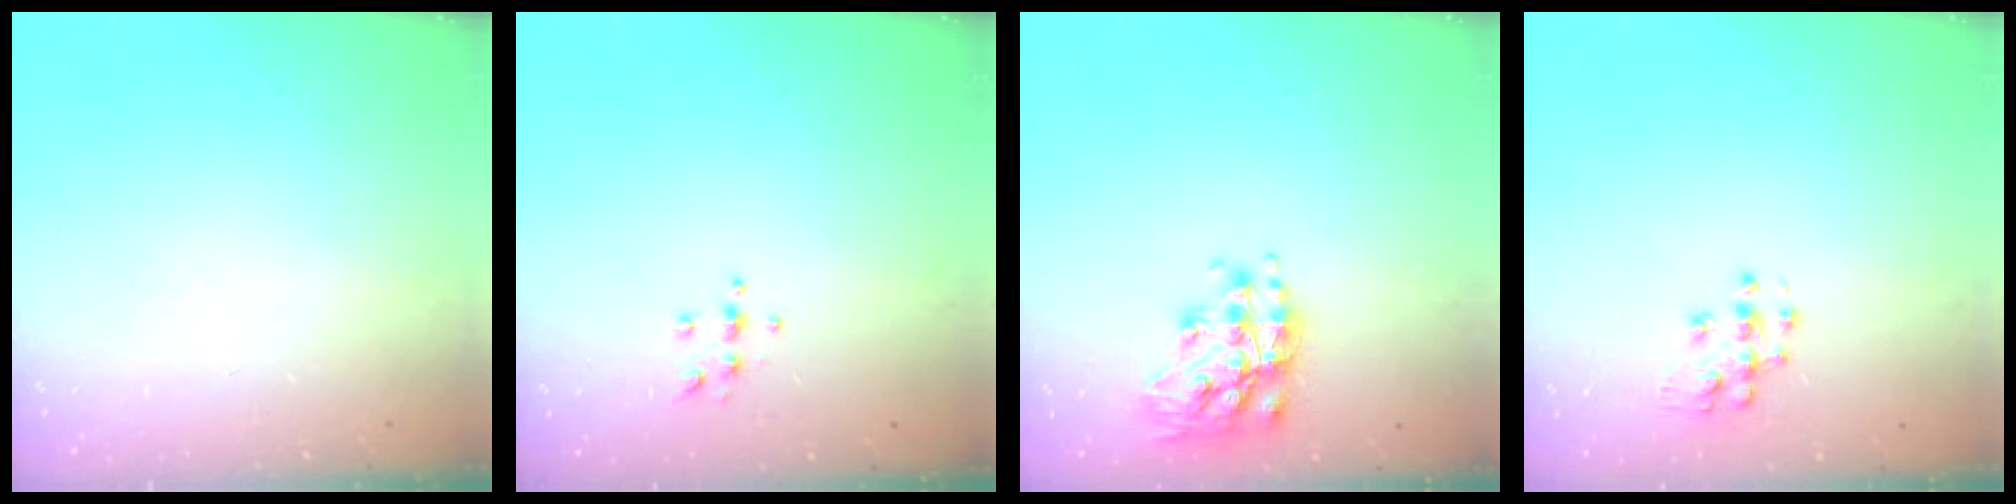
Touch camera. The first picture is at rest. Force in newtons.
{"total": 4.6, "press": 4.6, "slide": 0.5}
{"total": 17.2, "press": 17.2, "slide": 1.2}
{"total": 7.9, "press": 7.9, "slide": 0.3}